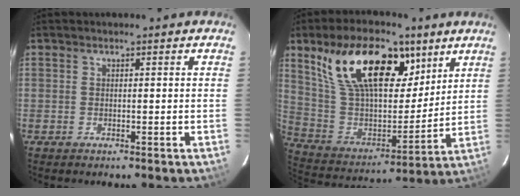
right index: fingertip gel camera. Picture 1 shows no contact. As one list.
[{"total": 24.2, "force": [12.6, 12.1, 16.7], "torque": [-0.316, 0.029, 0.234]}]